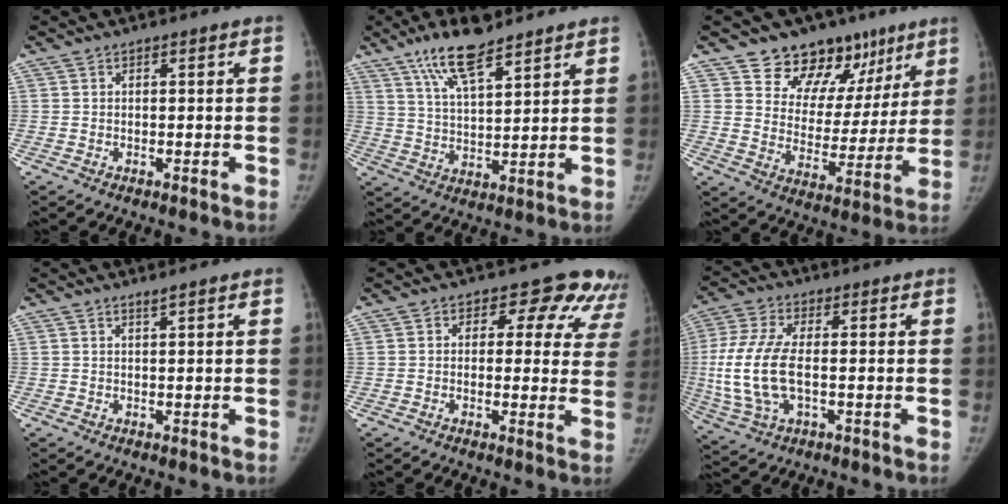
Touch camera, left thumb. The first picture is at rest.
{"total": 11.3, "force": [7.9, 3.3, 7.3], "torque": [-0.120, -0.036, 0.146]}
{"total": 16.8, "force": [11.2, 10.6, 6.6], "torque": [-0.023, -0.049, 0.169]}
{"total": 0.6, "force": [0.6, -0.1, 0.1], "torque": [-0.005, -0.007, 0.013]}
{"total": 11.3, "force": [7.2, 7.1, 5.0], "torque": [0.000, -0.018, 0.059]}
{"total": 13.8, "force": [-1.0, 6.7, 12.0], "torque": [-0.278, 0.001, -0.017]}